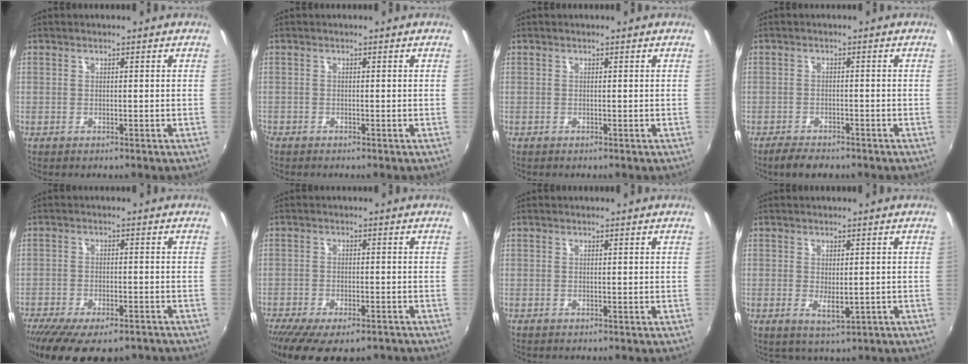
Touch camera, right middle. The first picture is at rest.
{"total": 1.2, "force": [-1.0, 0.5, 0.2], "torque": [-0.009, -0.005, -0.023]}
{"total": 0.0}
{"total": 4.4, "force": [-3.7, 1.7, 1.8], "torque": [-0.050, -0.005, -0.063]}
{"total": 16.0, "force": [-11.9, 5.7, 9.1], "torque": [-0.188, -0.052, -0.178]}
{"total": 13.7, "force": [-10.1, 4.8, 7.9], "torque": [-0.167, -0.049, -0.153]}
{"total": 0.0}
{"total": 3.0, "force": [-0.4, 1.6, 2.4], "torque": [-0.039, -0.009, -0.003]}